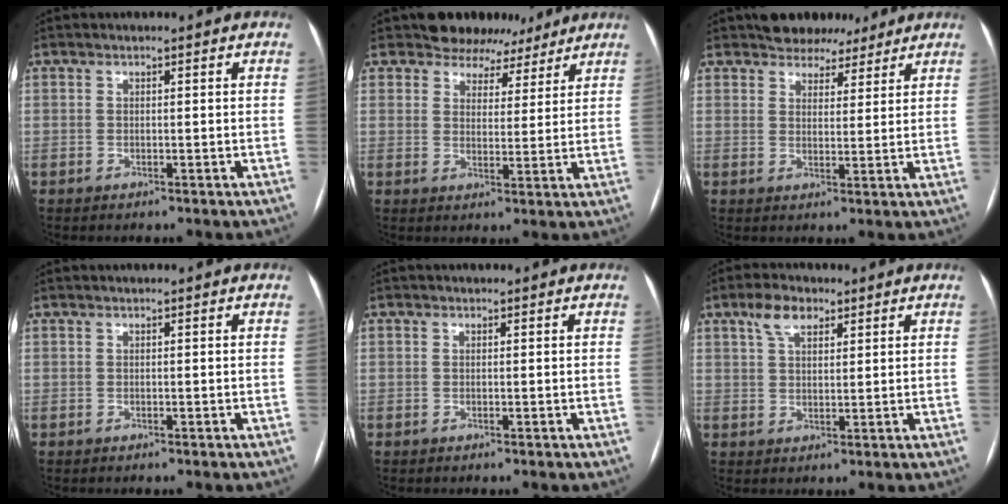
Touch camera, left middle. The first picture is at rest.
{"total": 6.7, "force": [5.5, 3.8, -0.3], "torque": [0.016, 0.000, 0.062]}
{"total": 6.2, "force": [5.2, 3.0, 1.2], "torque": [-0.012, 0.007, 0.076]}
{"total": 0.0}
{"total": 1.6, "force": [-0.7, -1.2, -0.8], "torque": [0.010, -0.010, -0.013]}
{"total": 4.7, "force": [2.9, 2.3, 3.0], "torque": [-0.064, 0.017, 0.056]}